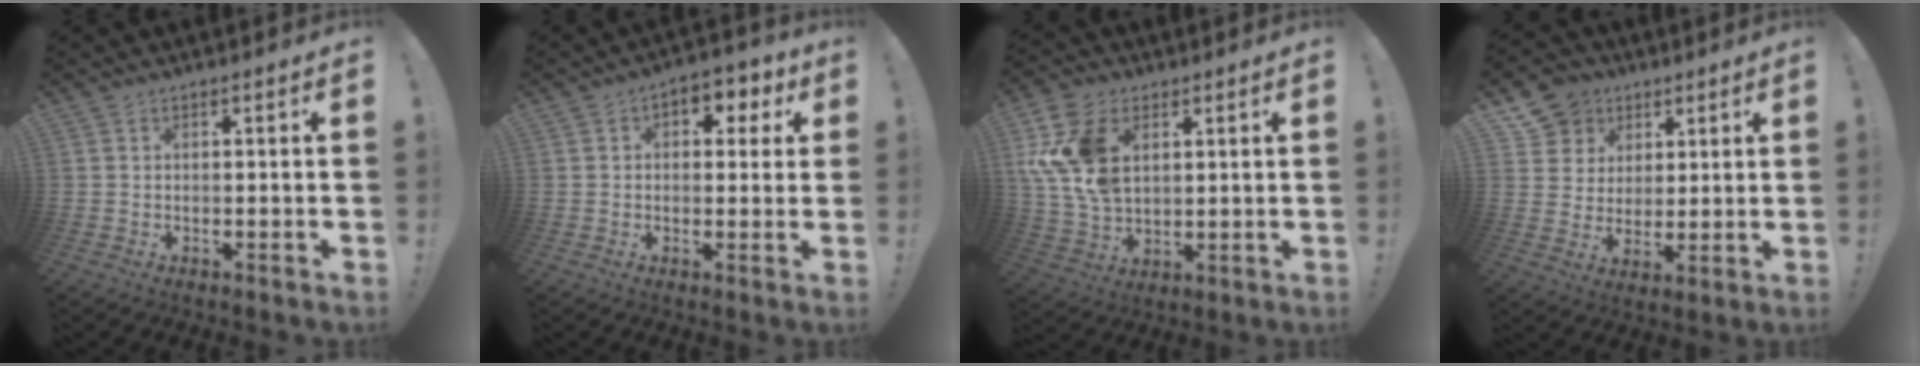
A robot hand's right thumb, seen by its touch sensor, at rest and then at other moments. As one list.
[{"total": 6.0, "force": [1.5, 4.6, 3.5], "torque": [-0.030, -0.004, 0.025]}, {"total": 16.3, "force": [4.8, 11.2, 10.9], "torque": [-0.226, -0.013, 0.093]}, {"total": 10.2, "force": [4.8, 8.7, 1.9], "torque": [-0.027, -0.033, 0.100]}]